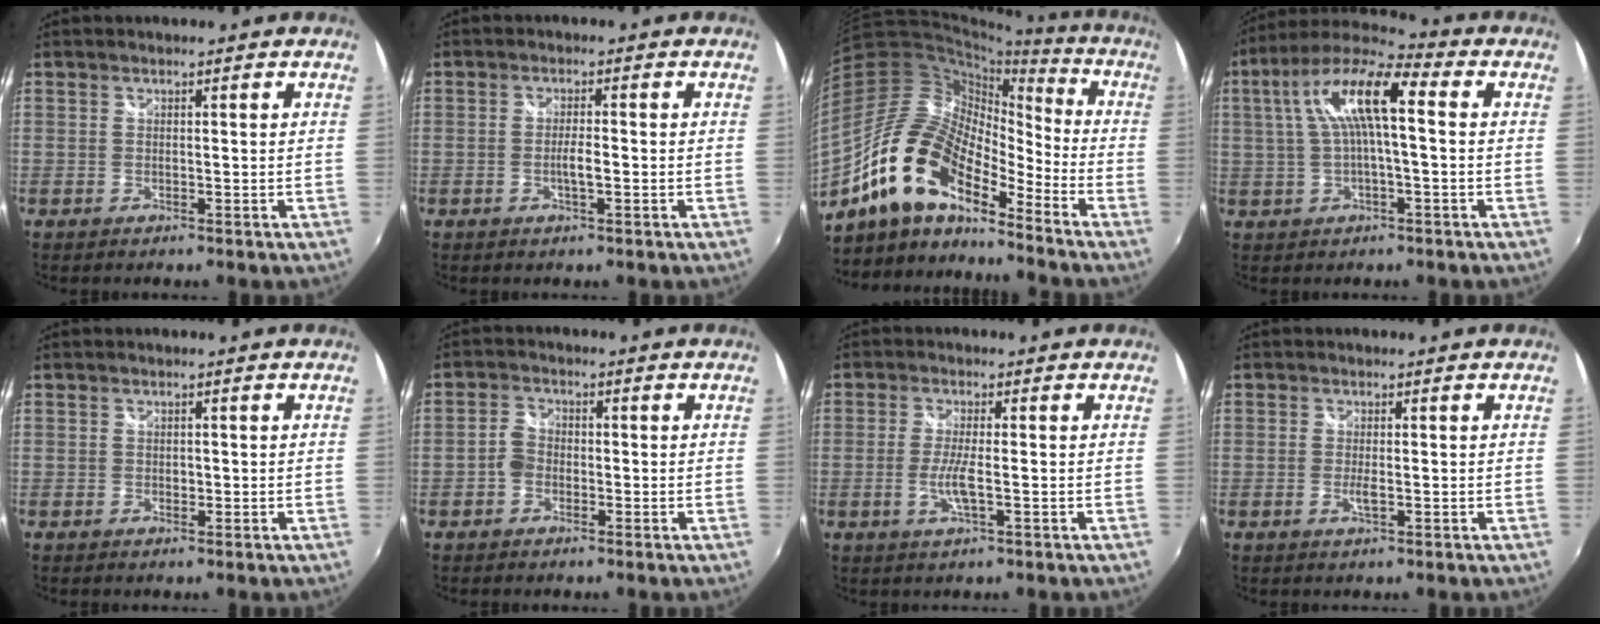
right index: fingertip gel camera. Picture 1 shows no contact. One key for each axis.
{"total": 2.4, "fx": -0.7, "fy": 0.3, "fz": 2.3, "tx": -0.042, "ty": 0.002, "tz": -0.013}
{"total": 17.3, "fx": -11.8, "fy": 6.6, "fz": 10.7, "tx": -0.191, "ty": -0.005, "tz": -0.240}
{"total": 12.8, "fx": 2.1, "fy": 3.1, "fz": 12.3, "tx": -0.233, "ty": 0.028, "tz": 0.032}
{"total": 0.6, "fx": -0.1, "fy": 0.6, "fz": 0.2, "tx": 0.000, "ty": 0.000, "tz": -0.001}
{"total": 2.9, "fx": -1.2, "fy": 2.2, "fz": 1.4, "tx": -0.027, "ty": 0.008, "tz": -0.028}
{"total": 4.3, "fx": -1.1, "fy": 0.3, "fz": 4.1, "tx": -0.086, "ty": -0.007, "tz": -0.023}
{"total": 1.8, "fx": -0.4, "fy": 0.3, "fz": 1.7, "tx": -0.033, "ty": -0.004, "tz": -0.007}